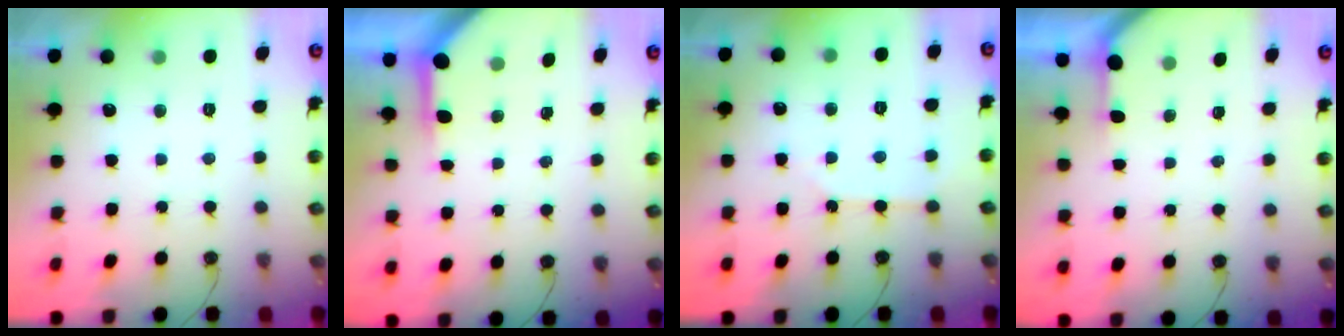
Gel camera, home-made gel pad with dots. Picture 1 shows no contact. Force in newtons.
{"total": 4.0, "press": 4.0, "slide": 0.3}
{"total": 2.1, "press": 2.1, "slide": 0.3}
{"total": 1.2, "press": 1.2, "slide": 0.1}